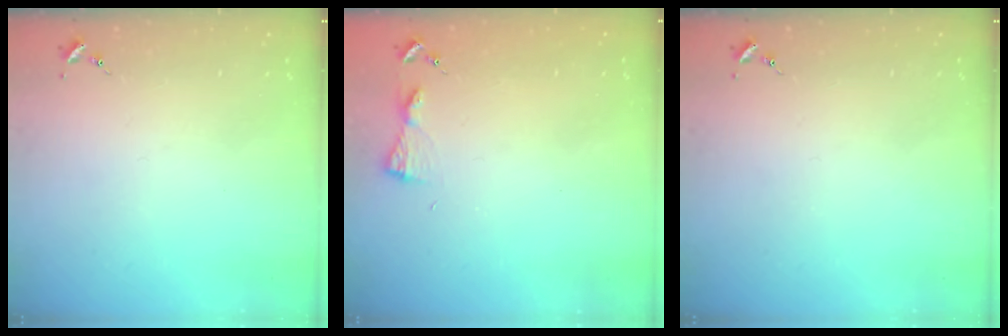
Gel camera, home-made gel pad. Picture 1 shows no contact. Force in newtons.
{"total": 3.9, "press": 3.9, "slide": 0.4}
{"total": 0.0}